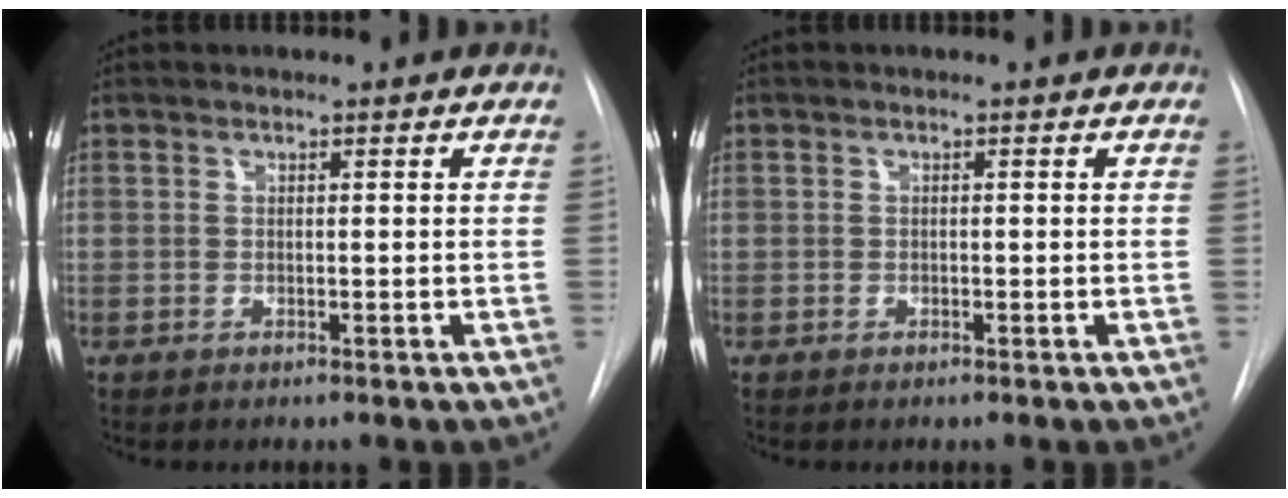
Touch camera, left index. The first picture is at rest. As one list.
[{"total": 0.7, "force": [-0.7, 0.1, 0.0], "torque": [0.000, -0.006, -0.011]}]